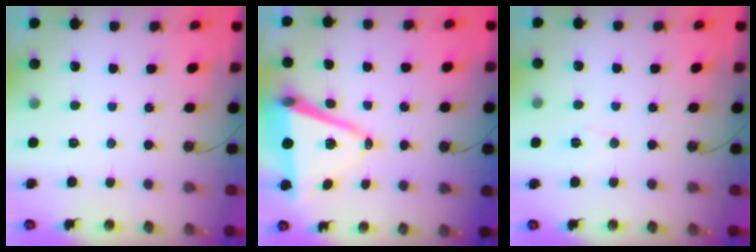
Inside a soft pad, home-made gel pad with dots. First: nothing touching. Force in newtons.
{"total": 11.6, "press": 10.9, "slide": 4.0}
{"total": 5.2, "press": 4.5, "slide": 2.7}